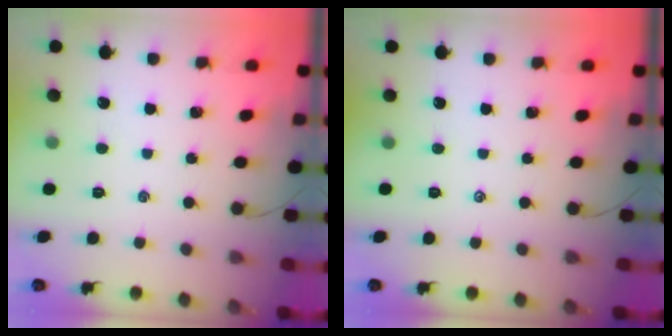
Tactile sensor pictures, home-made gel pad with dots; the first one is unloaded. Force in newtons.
{"total": 0.0}